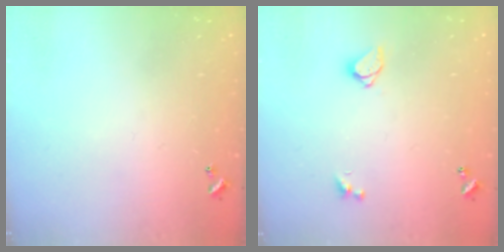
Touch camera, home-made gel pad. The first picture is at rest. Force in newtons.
{"total": 1.6, "press": 1.5, "slide": 0.4}